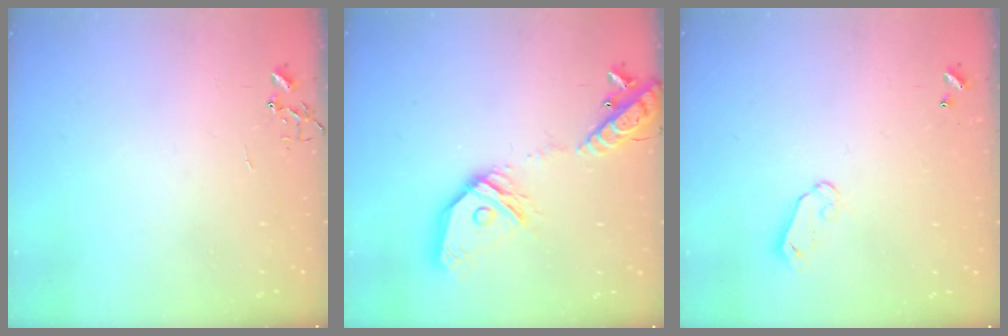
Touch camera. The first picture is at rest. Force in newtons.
{"total": 21.0, "press": 20.7, "slide": 3.7}
{"total": 4.8, "press": 4.8, "slide": 0.5}